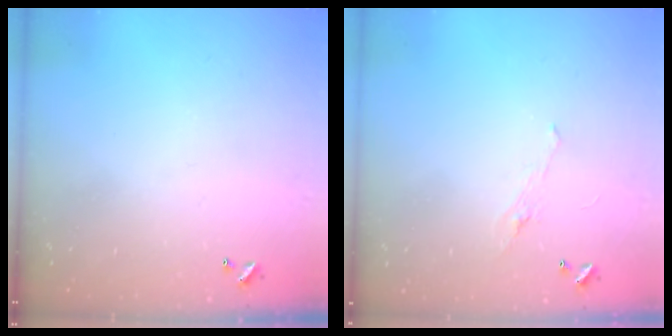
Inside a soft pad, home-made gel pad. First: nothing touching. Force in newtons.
{"total": 2.2, "press": 2.1, "slide": 0.8}